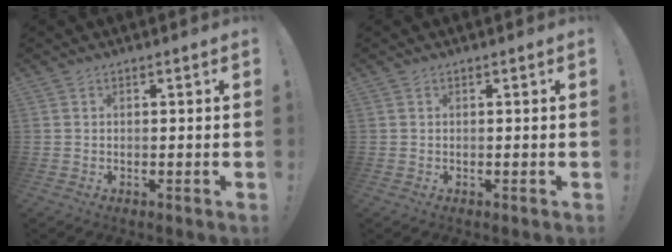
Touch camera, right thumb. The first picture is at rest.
{"total": 0.0}